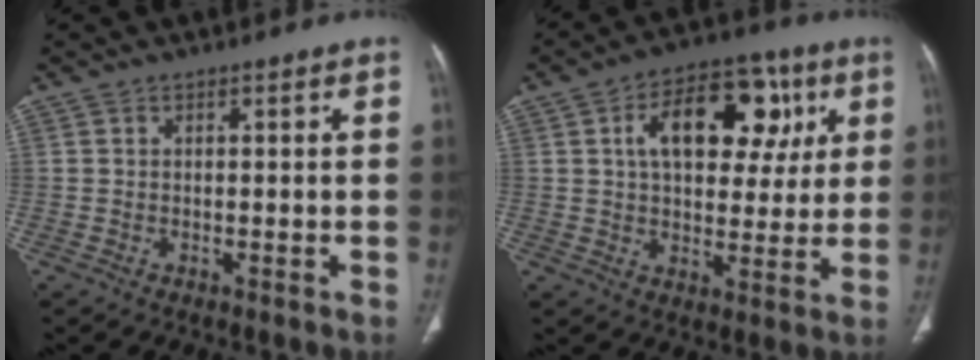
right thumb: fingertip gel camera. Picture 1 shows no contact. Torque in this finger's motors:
{"motor_torque": [1.43, 1.89, 1.33, 0.10, 0.11]}